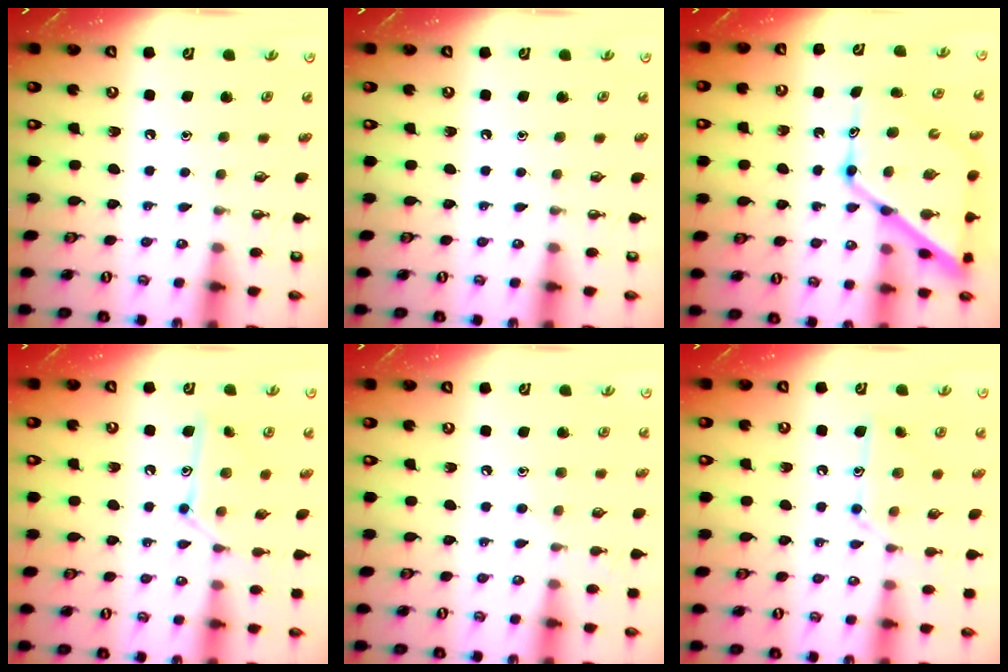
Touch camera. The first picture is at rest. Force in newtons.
{"total": 0.0}
{"total": 16.7, "press": 16.6, "slide": 1.4}
{"total": 11.3, "press": 11.3, "slide": 0.1}
{"total": 7.0, "press": 7.0, "slide": 0.7}
{"total": 11.1, "press": 11.1, "slide": 0.4}